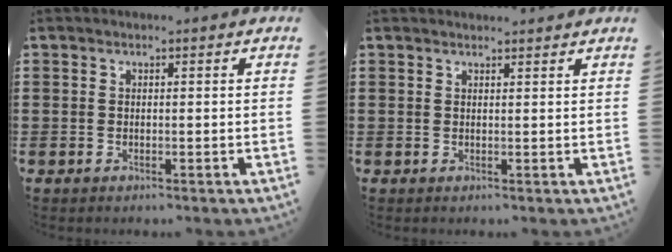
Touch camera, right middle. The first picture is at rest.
{"total": 1.1, "force": [1.1, 0.0, 0.0], "torque": [-0.004, -0.003, 0.021]}